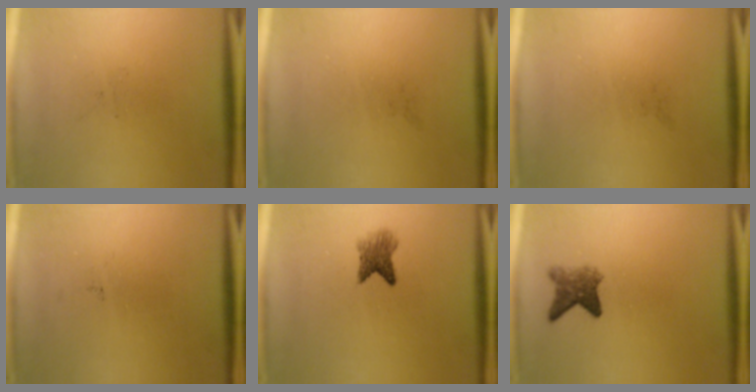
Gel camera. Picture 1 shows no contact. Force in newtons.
{"total": 0.0}
{"total": 0.0}
{"total": 0.0}
{"total": 3.5}
{"total": 3.6}